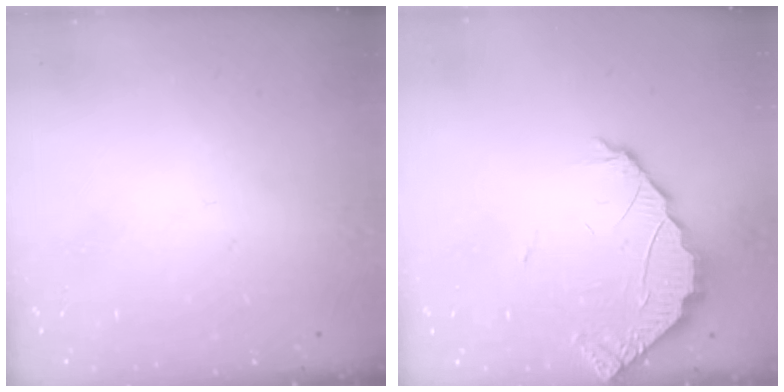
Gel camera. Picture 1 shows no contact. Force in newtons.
{"total": 2.6, "press": 2.6, "slide": 0.2}